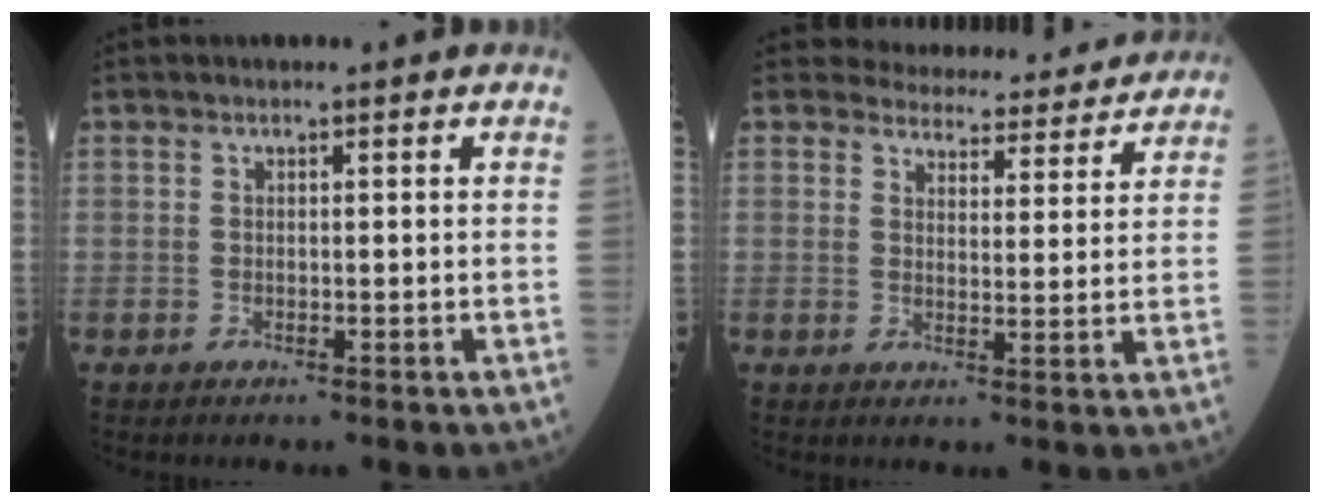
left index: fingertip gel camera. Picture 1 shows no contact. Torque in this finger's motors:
{"motor_torque": [-0.13, 0.00, -0.36, -0.15]}